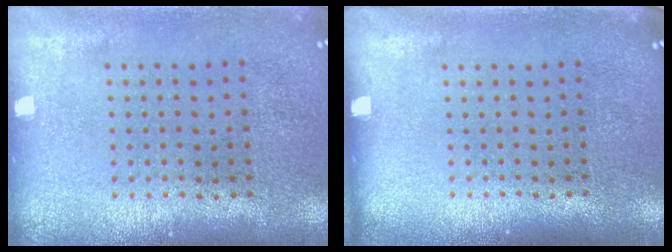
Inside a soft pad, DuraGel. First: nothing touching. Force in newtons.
{"total": 0.0}